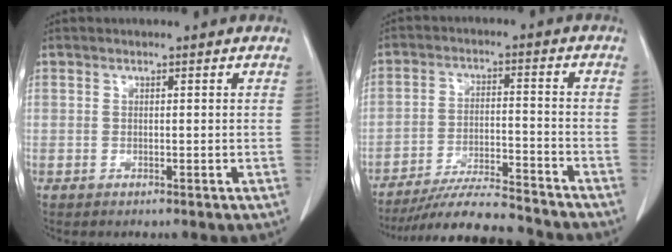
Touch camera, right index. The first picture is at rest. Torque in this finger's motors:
{"motor_torque": [-0.97, -0.37, 0.01, -0.01]}